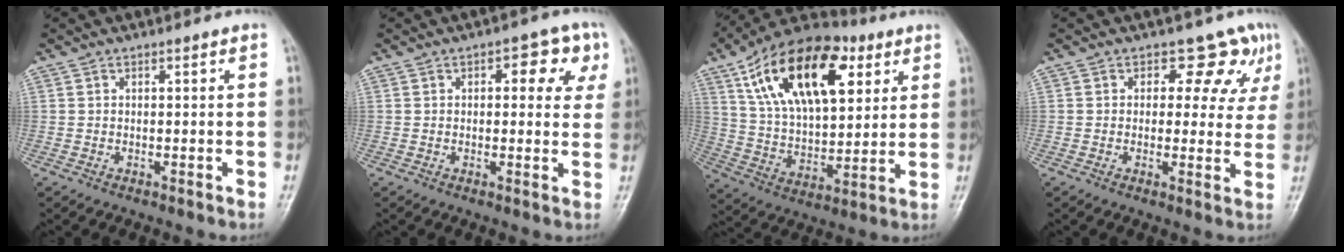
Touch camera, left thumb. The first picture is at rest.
{"total": 7.2, "force": [2.5, 4.0, 5.4], "torque": [-0.022, 0.002, 0.020]}
{"total": 24.2, "force": [10.1, 12.9, 17.8], "torque": [-0.275, -0.015, 0.173]}
{"total": 6.9, "force": [4.0, 4.8, 2.9], "torque": [0.006, -0.017, 0.035]}